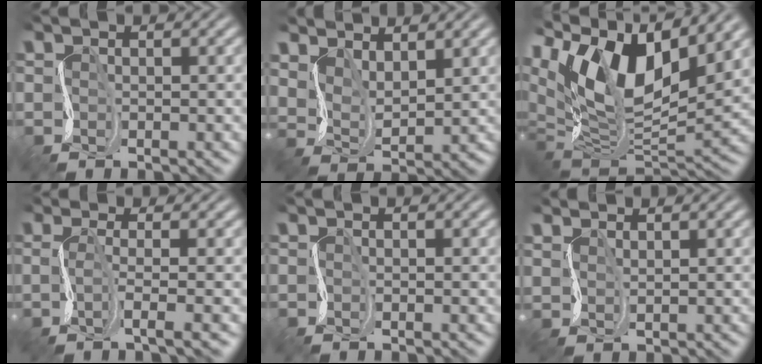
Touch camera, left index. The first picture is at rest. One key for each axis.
{"total": 3.8, "fx": 3.1, "fy": 1.5, "fz": 1.6, "tx": -0.044, "ty": -0.004, "tz": 0.067}
{"total": 12.8, "fx": 6.7, "fy": 6.1, "fz": 9.1, "tx": -0.166, "ty": 0.019, "tz": 0.120}
{"total": 2.6, "fx": -0.3, "fy": 0.3, "fz": 2.5, "tx": -0.045, "ty": -0.006, "tz": -0.011}
{"total": 0.0}
{"total": 1.7, "fx": 1.7, "fy": 0.3, "fz": -0.3, "tx": 0.001, "ty": 0.002, "tz": 0.040}